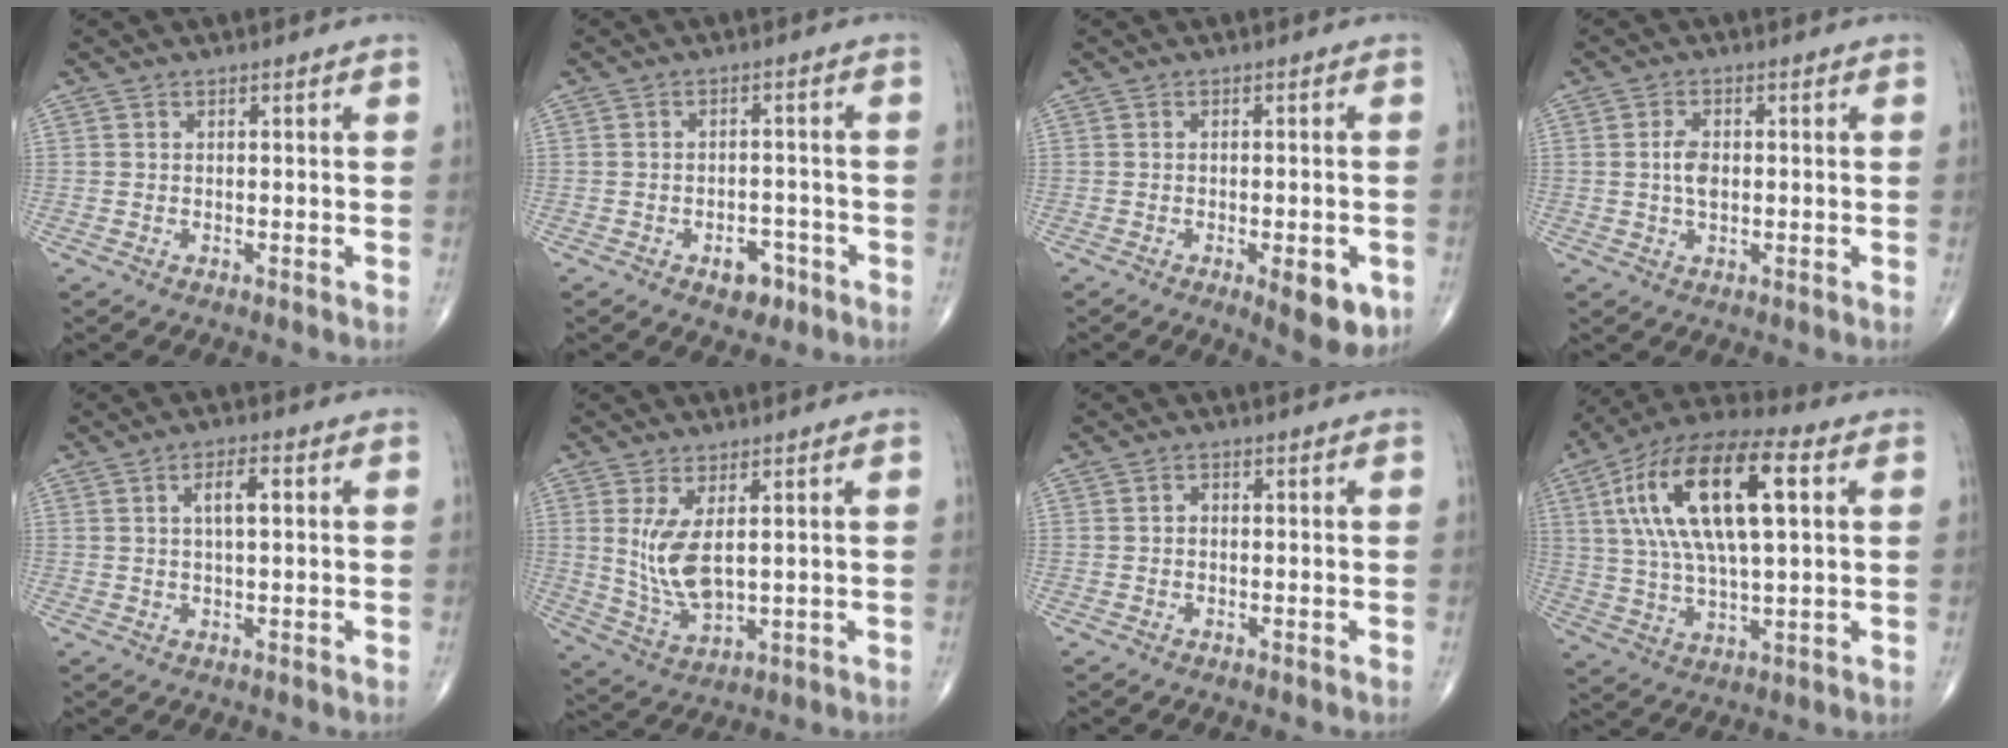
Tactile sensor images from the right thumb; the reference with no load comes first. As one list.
[{"total": 4.6, "force": [-2.5, 2.9, 2.5], "torque": [-0.012, 0.022, -0.032]}, {"total": 7.3, "force": [-2.8, 2.6, 6.2], "torque": [-0.067, -0.003, -0.030]}, {"total": 3.6, "force": [0.1, 2.0, 2.9], "torque": [-0.055, 0.002, 0.000]}, {"total": 4.1, "force": [1.0, 1.4, 3.7], "torque": [-0.057, 0.005, 0.014]}, {"total": 8.3, "force": [1.8, 3.6, 7.3], "torque": [-0.150, -0.022, 0.050]}, {"total": 0.7, "force": [-0.2, 0.6, 0.4], "torque": [0.000, 0.002, -0.009]}, {"total": 21.4, "force": [5.5, 8.3, 18.9], "torque": [-0.354, 0.017, 0.087]}]